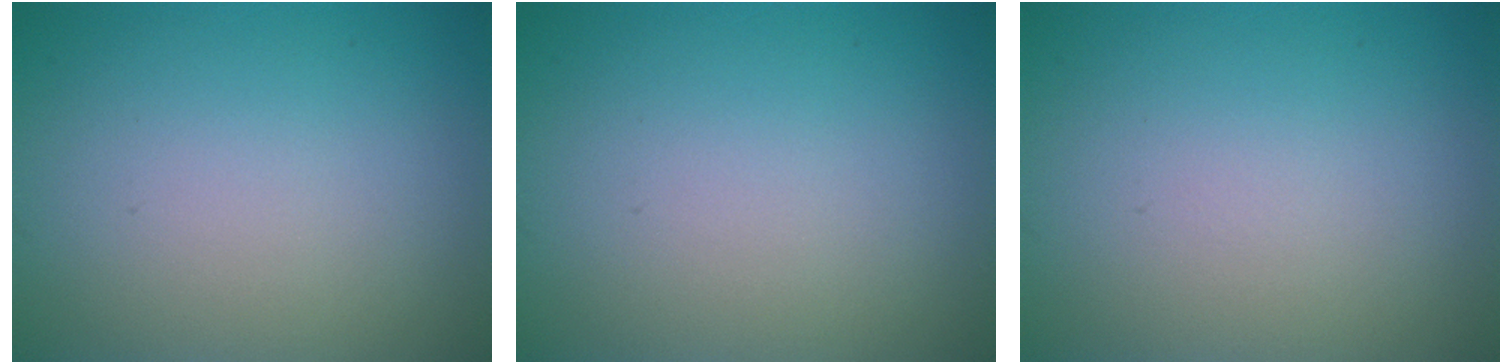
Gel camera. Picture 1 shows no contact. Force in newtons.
{"total": 0.0}
{"total": 0.0}